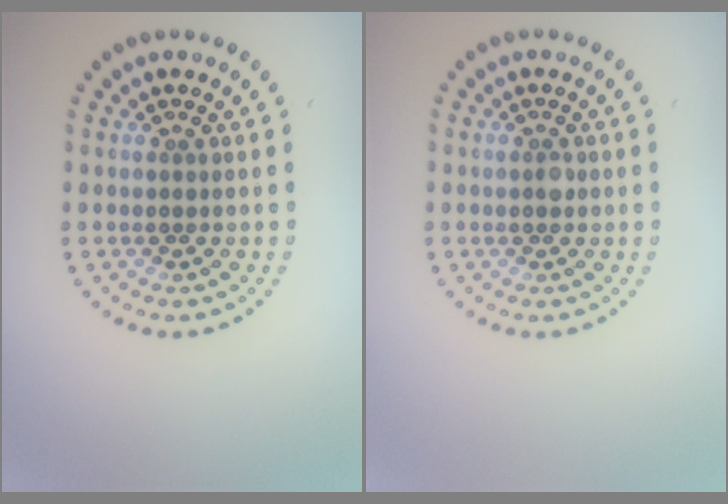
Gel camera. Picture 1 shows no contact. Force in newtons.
{"total": 0.9, "press": 0.9, "slide": 0.0}